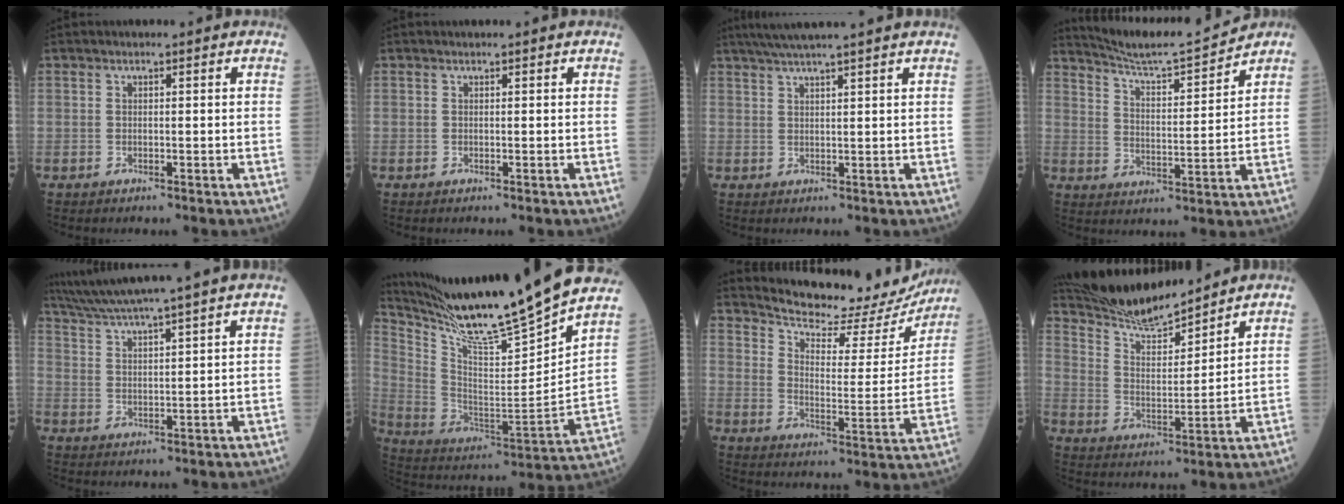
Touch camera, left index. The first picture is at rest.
{"total": 0.0}
{"total": 7.9, "force": [6.6, -1.1, 4.2], "torque": [-0.068, 0.028, 0.096]}
{"total": 11.1, "force": [10.9, -0.3, 2.5], "torque": [-0.055, 0.001, 0.179]}
{"total": 13.5, "force": [11.9, -1.9, 6.2], "torque": [-0.113, 0.012, 0.184]}
{"total": 28.0, "force": [24.1, -0.7, 14.2], "torque": [-0.257, -0.071, 0.371]}
{"total": 20.2, "force": [19.2, 3.8, 4.8], "torque": [-0.068, -0.054, 0.243]}
{"total": 12.4, "force": [11.8, 0.5, 3.7], "torque": [-0.078, 0.005, 0.218]}